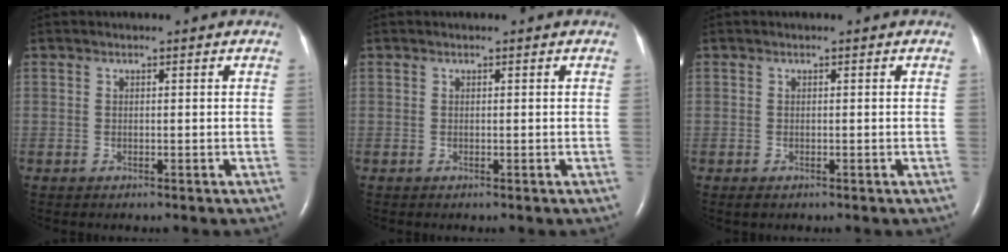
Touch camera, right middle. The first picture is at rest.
{"total": 0.0}
{"total": 0.6, "force": [-0.4, 0.3, 0.4], "torque": [-0.005, -0.001, -0.002]}